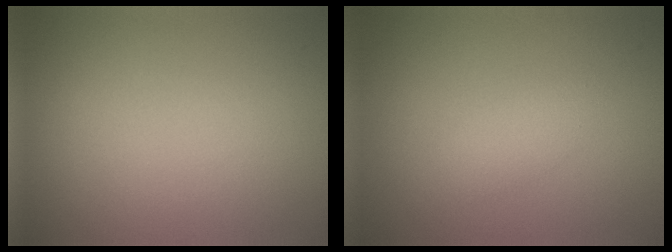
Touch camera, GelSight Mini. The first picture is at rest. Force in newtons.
{"total": 1.4, "press": 1.4, "slide": 0.0}